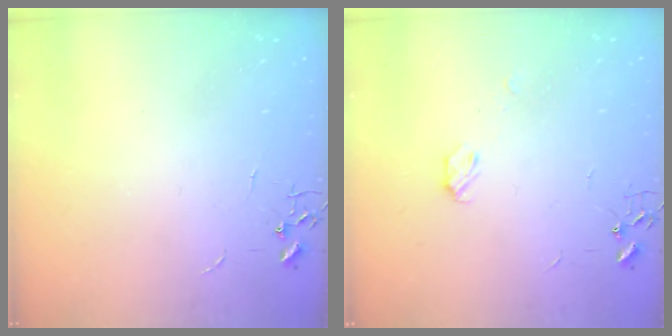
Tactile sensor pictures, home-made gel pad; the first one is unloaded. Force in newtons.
{"total": 3.9, "press": 3.8, "slide": 0.6}